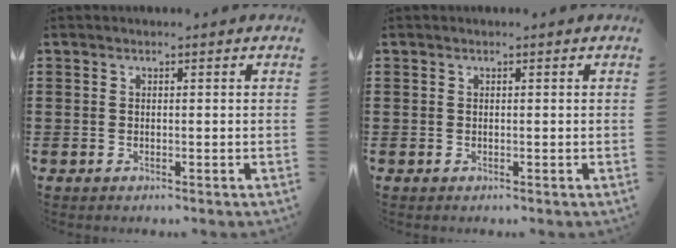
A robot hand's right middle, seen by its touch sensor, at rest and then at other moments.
{"total": 0.0}